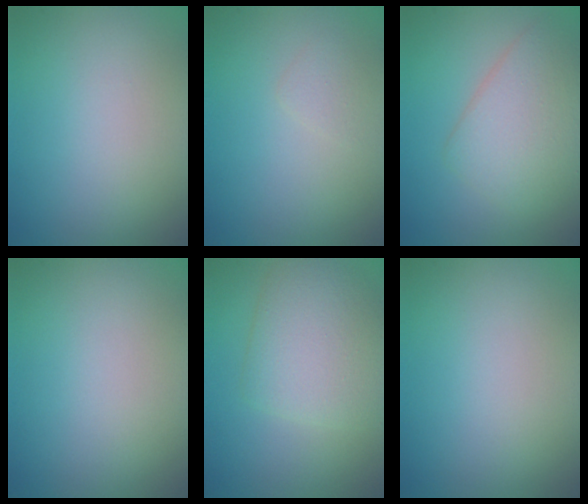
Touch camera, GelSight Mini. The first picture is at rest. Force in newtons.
{"total": 0.9, "press": 0.9, "slide": 0.0}
{"total": 4.4, "press": 4.4, "slide": 0.1}
{"total": 0.0}
{"total": 4.6, "press": 4.6, "slide": 0.2}
{"total": 0.0}